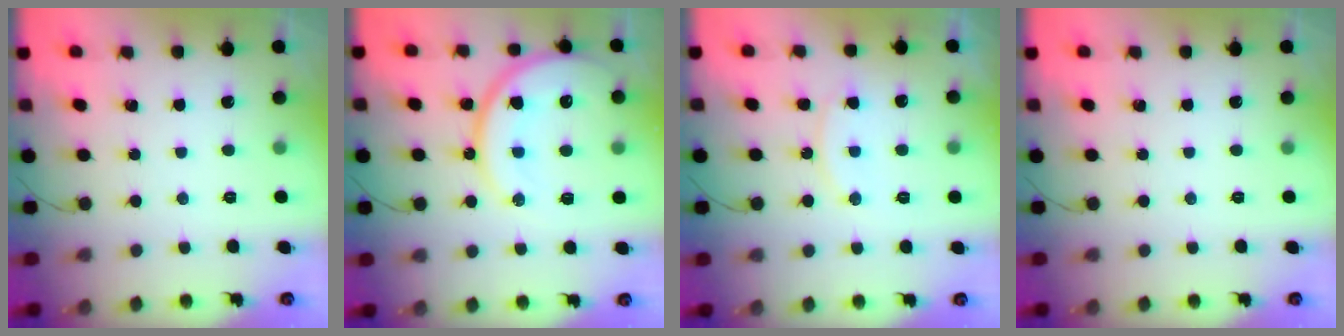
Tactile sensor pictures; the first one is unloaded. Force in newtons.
{"total": 17.0, "press": 16.9, "slide": 1.5}
{"total": 10.2, "press": 10.2, "slide": 0.8}
{"total": 0.0}